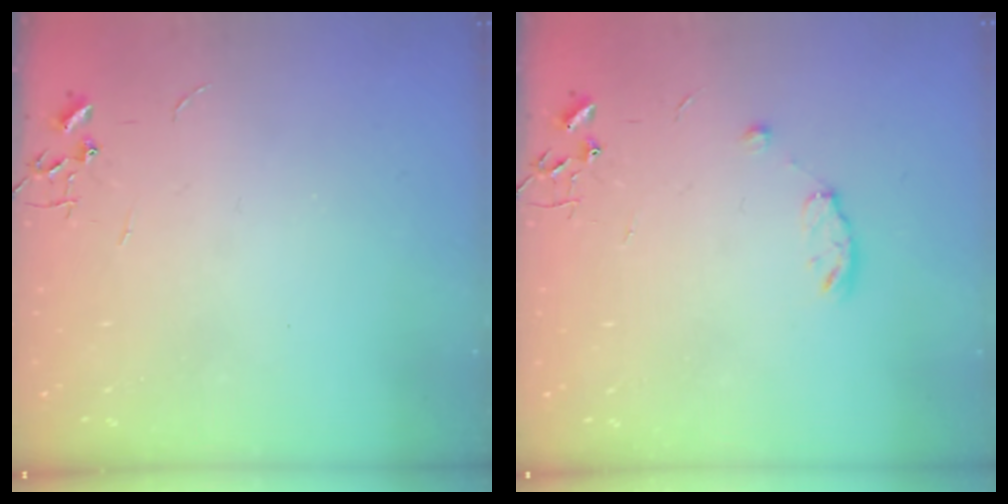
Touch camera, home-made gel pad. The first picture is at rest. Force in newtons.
{"total": 6.3, "press": 6.3, "slide": 0.8}